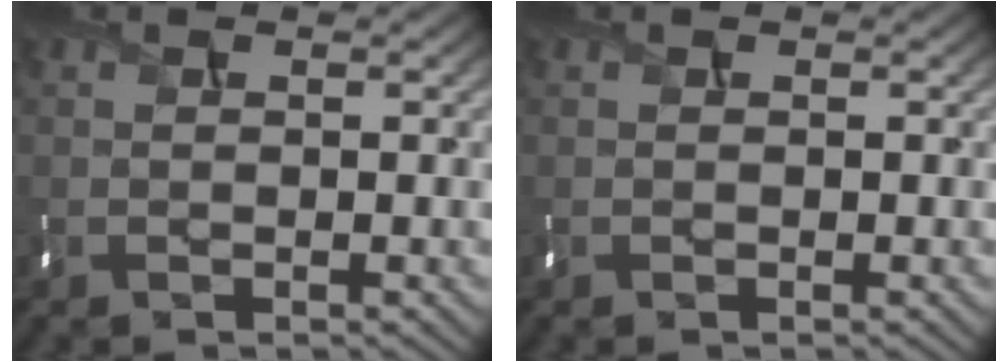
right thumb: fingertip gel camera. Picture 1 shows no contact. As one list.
[{"total": 0.0}]